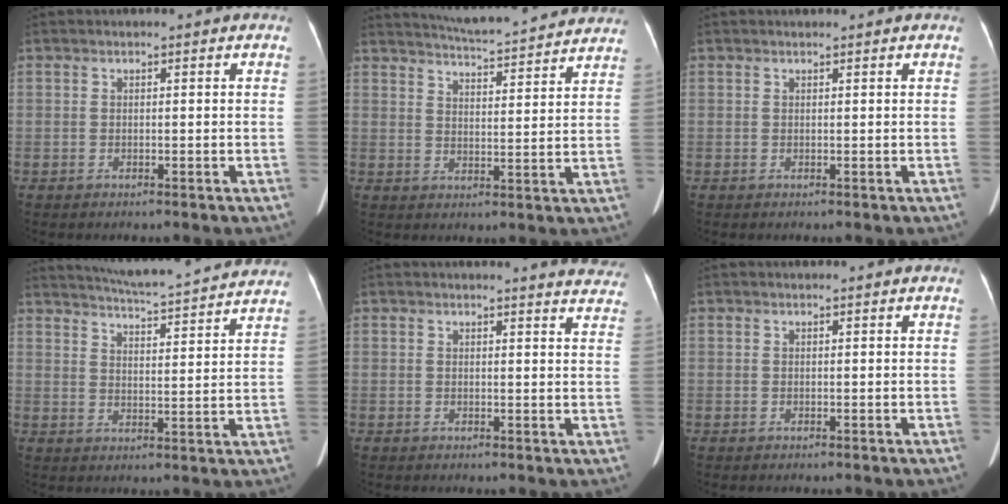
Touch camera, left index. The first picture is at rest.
{"total": 18.4, "force": [17.3, 1.7, 6.0], "torque": [-0.092, -0.004, 0.222]}
{"total": 0.9, "force": [0.9, 0.1, 0.2], "torque": [-0.007, 0.010, 0.014]}
{"total": 20.0, "force": [18.8, 1.0, 6.8], "torque": [-0.110, -0.012, 0.239]}
{"total": 9.4, "force": [9.2, 0.9, 1.7], "torque": [0.002, -0.046, 0.070]}
{"total": 0.7, "force": [0.7, 0.1, 0.2], "torque": [-0.005, 0.009, 0.010]}